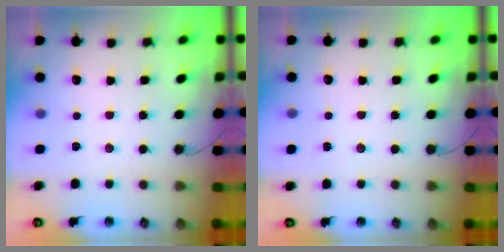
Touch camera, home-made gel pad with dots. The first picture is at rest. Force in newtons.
{"total": 5.8, "press": 3.7, "slide": 4.4}